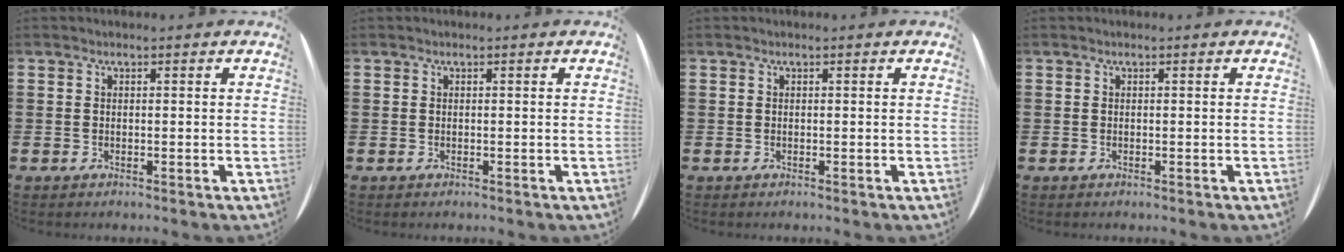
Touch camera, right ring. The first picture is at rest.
{"total": 0.0}
{"total": 0.0}
{"total": 0.0}